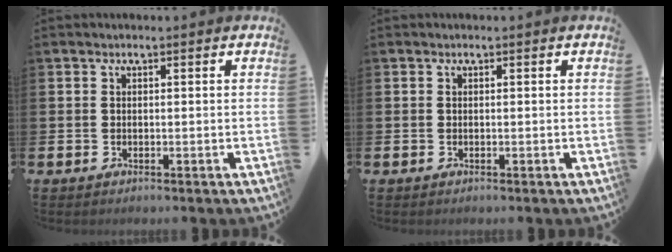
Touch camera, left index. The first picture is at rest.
{"total": 0.0}